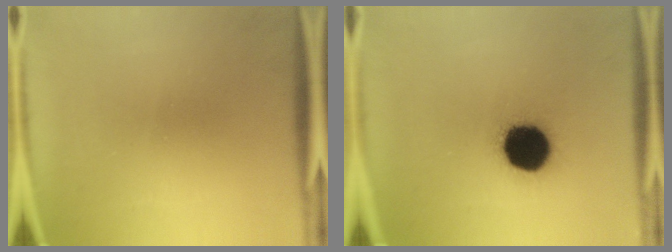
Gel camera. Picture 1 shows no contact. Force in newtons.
{"total": 17.0}